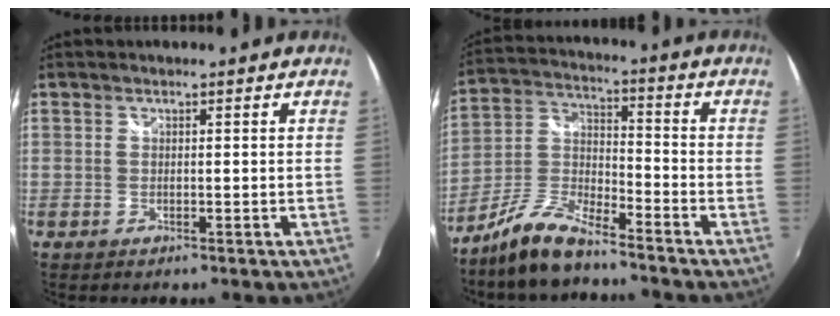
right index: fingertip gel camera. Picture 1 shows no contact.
{"total": 10.4, "force": [-8.0, 2.8, 6.1], "torque": [-0.140, 0.007, -0.160]}